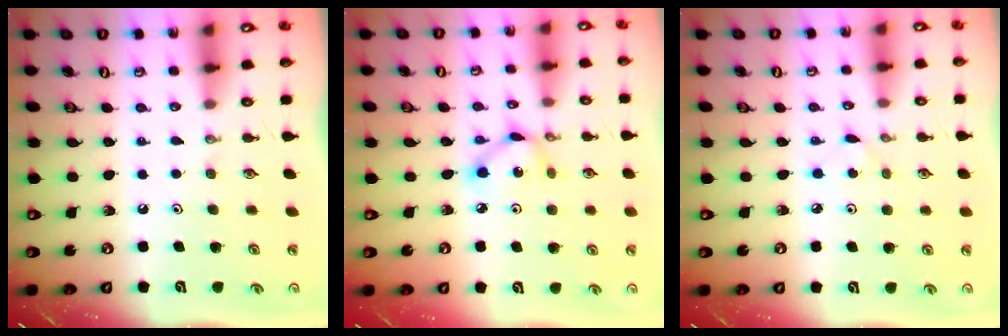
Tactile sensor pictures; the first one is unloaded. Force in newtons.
{"total": 5.5, "press": 5.5, "slide": 0.3}
{"total": 2.9, "press": 2.9, "slide": 0.4}